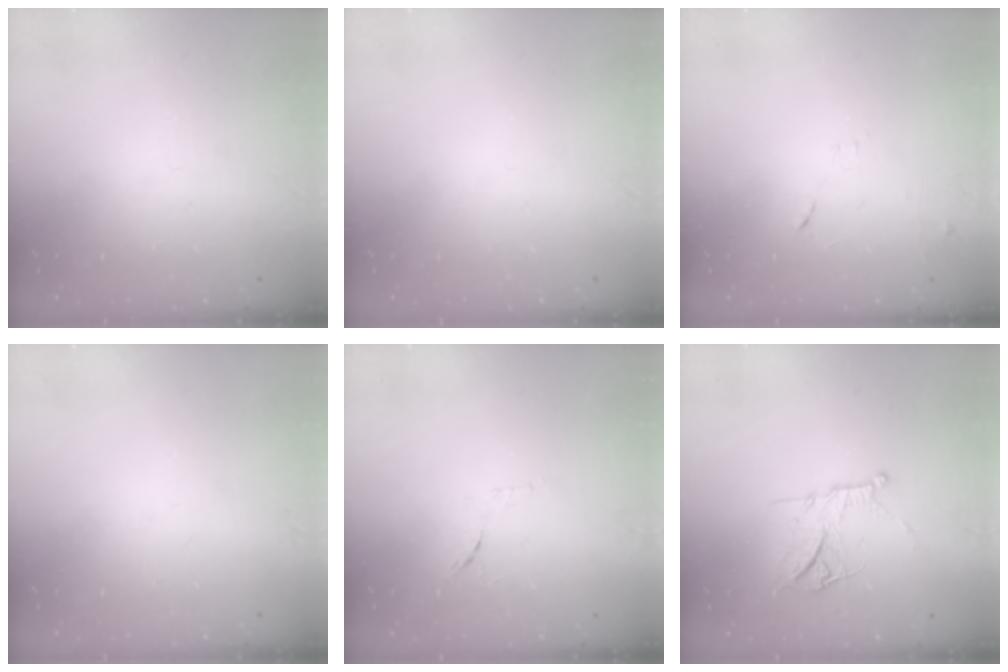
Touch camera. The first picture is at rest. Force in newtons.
{"total": 0.0}
{"total": 9.2, "press": 9.1, "slide": 0.7}
{"total": 0.0}
{"total": 8.0, "press": 7.9, "slide": 0.9}
{"total": 11.7, "press": 11.6, "slide": 1.0}